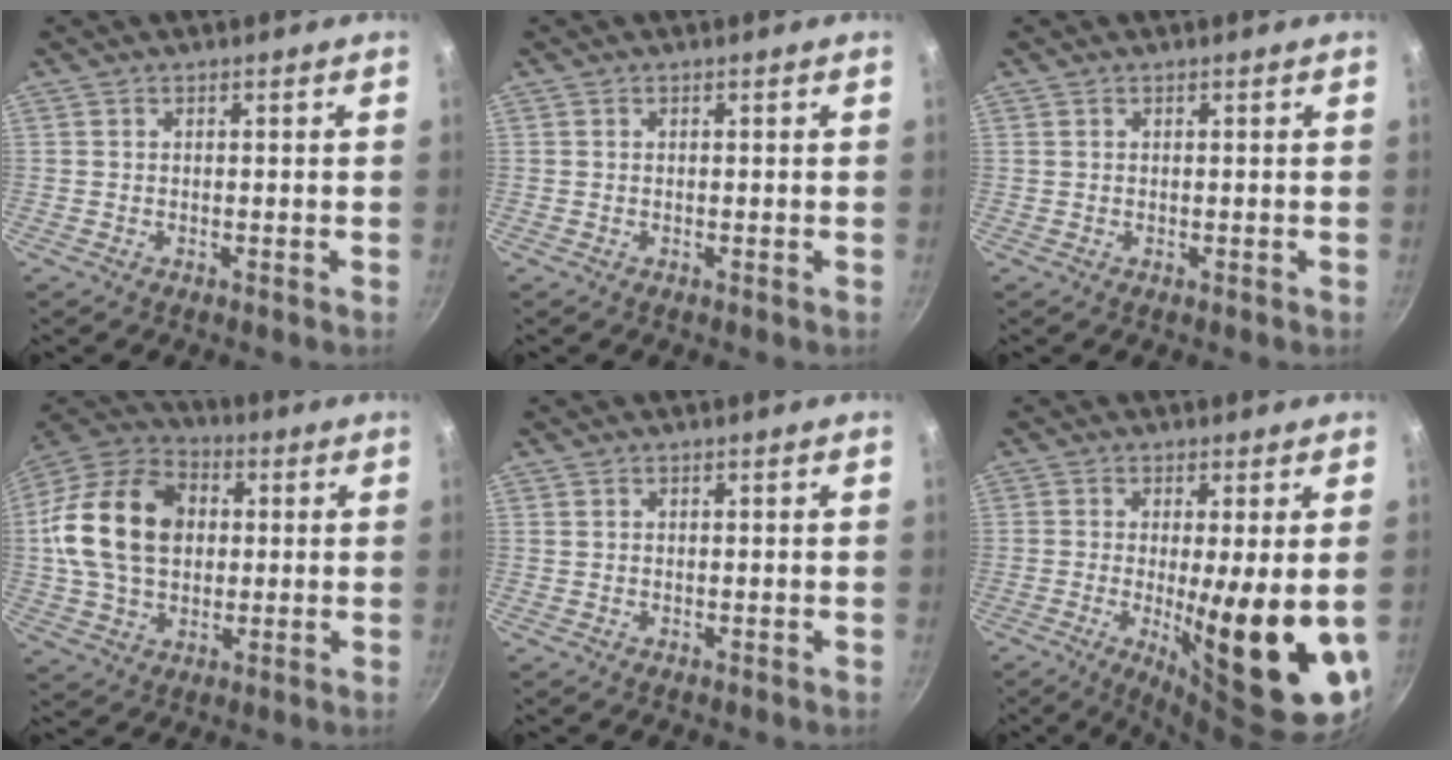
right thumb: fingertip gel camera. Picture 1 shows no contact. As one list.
[{"total": 0.0}, {"total": 0.0}, {"total": 19.8, "force": [2.3, 14.4, 13.4], "torque": [-0.224, 0.023, 0.032]}, {"total": 0.0}, {"total": 16.2, "force": [-1.9, 3.2, 15.8], "torque": [-0.217, -0.024, -0.017]}]